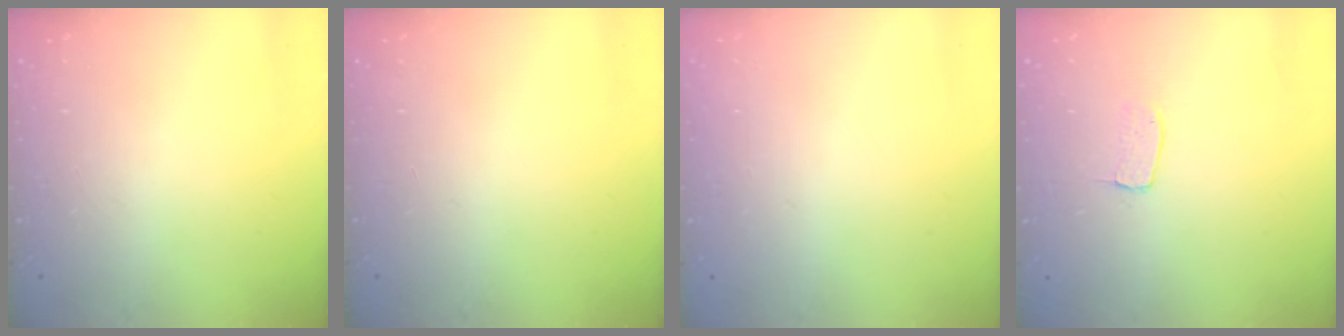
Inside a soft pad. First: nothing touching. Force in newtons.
{"total": 0.0}
{"total": 0.0}
{"total": 4.6, "press": 4.6, "slide": 0.3}